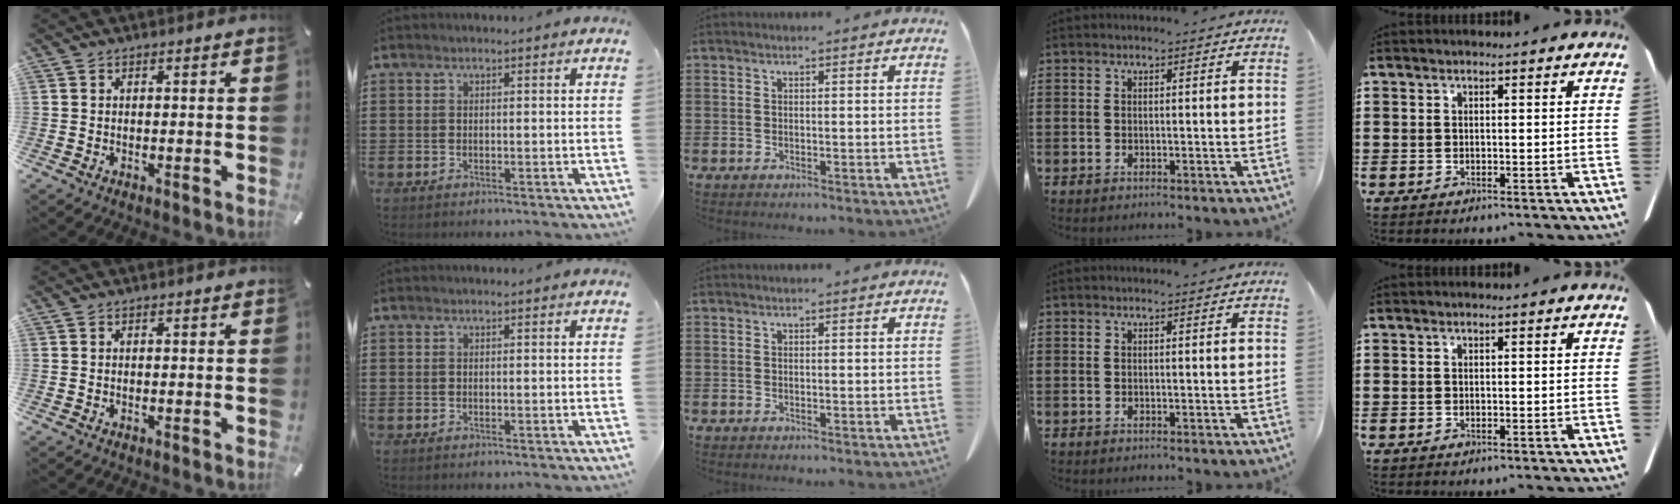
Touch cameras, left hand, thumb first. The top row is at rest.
{}